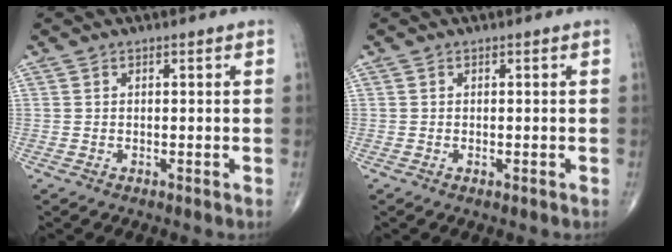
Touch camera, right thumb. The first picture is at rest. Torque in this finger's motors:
{"motor_torque": [-0.28, 0.46, -0.18, -0.02, -0.03]}